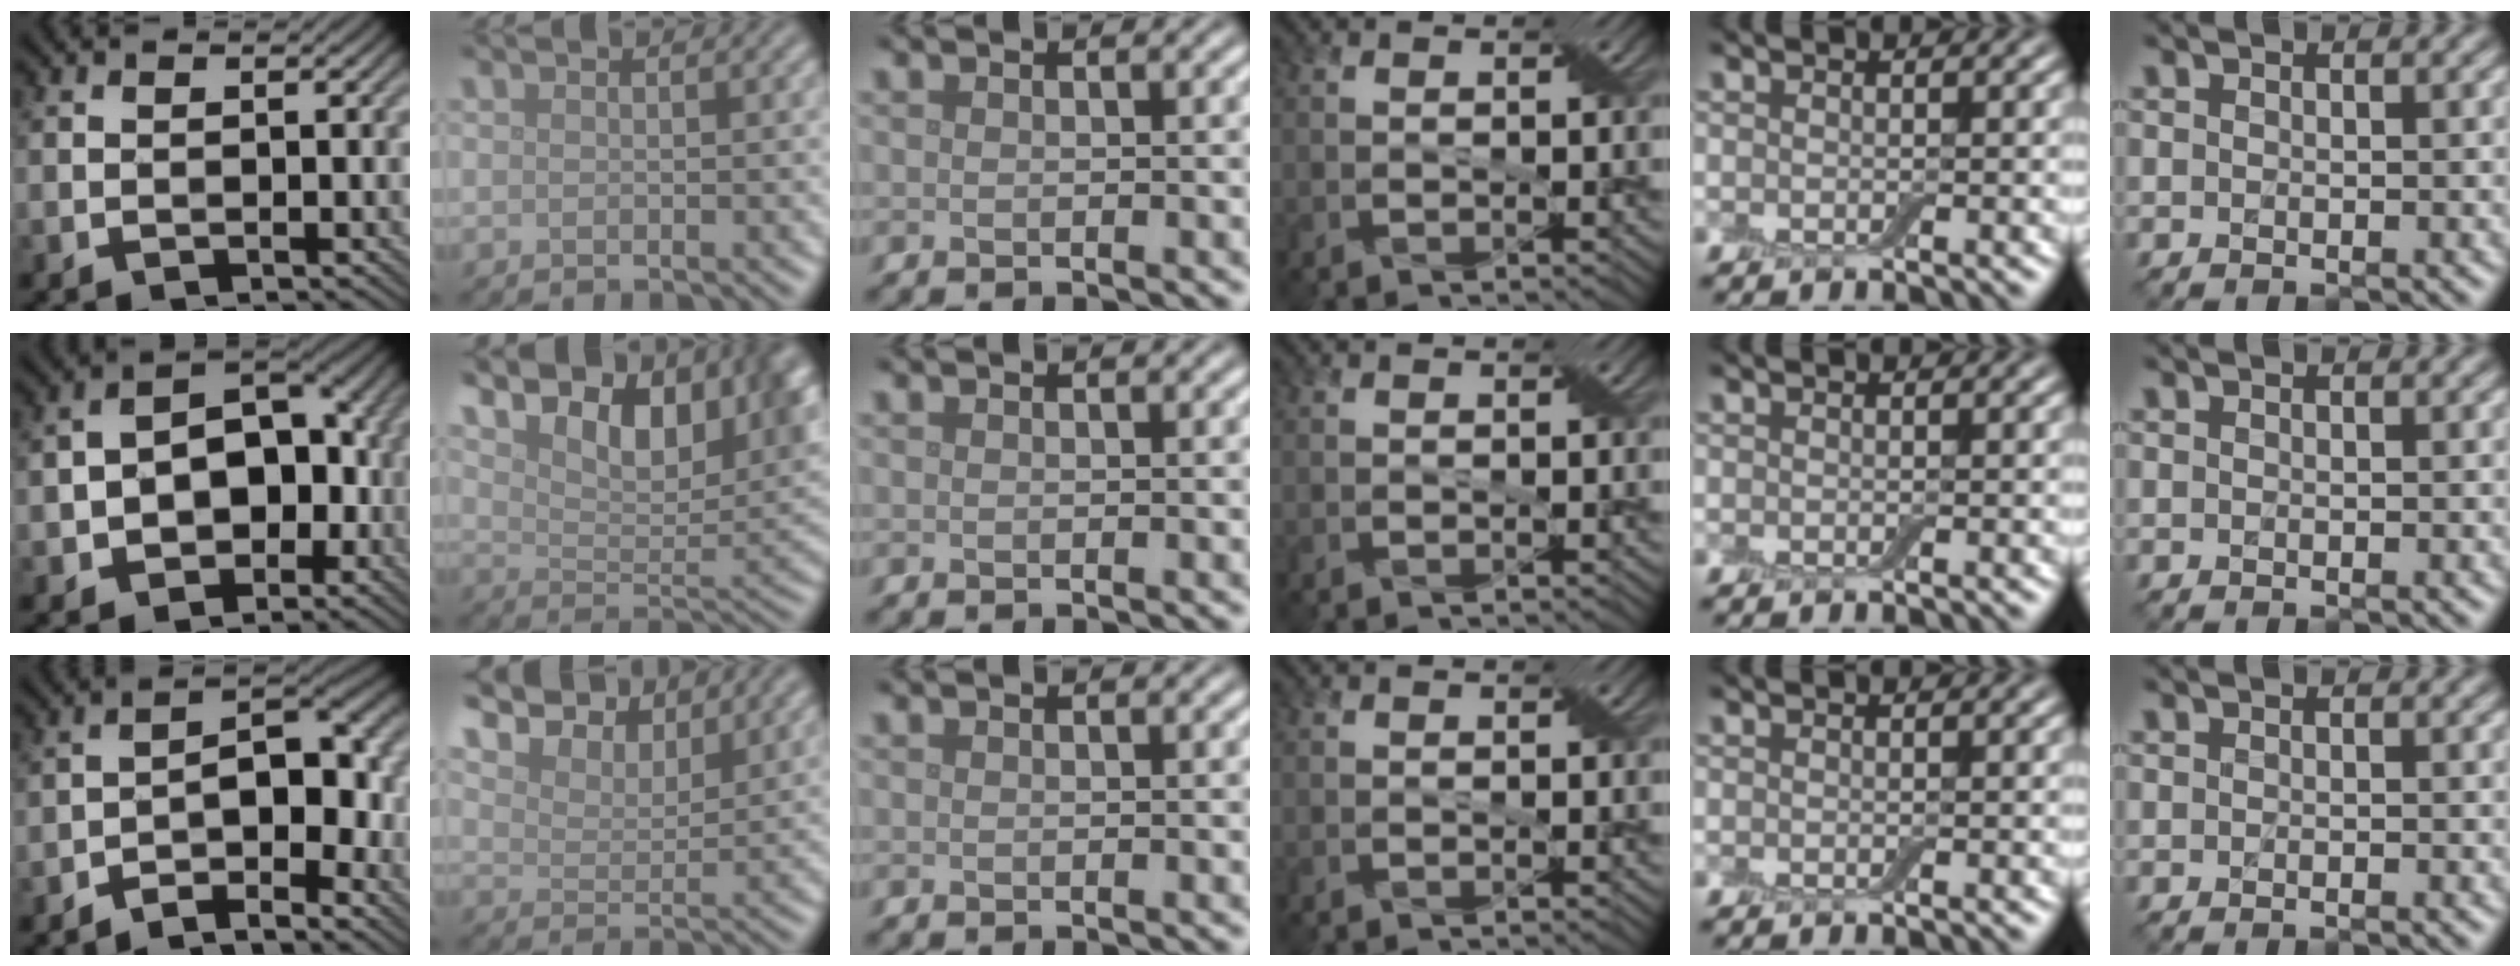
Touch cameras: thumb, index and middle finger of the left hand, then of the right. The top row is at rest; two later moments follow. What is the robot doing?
{"motion": "insert", "object": "backpack"}